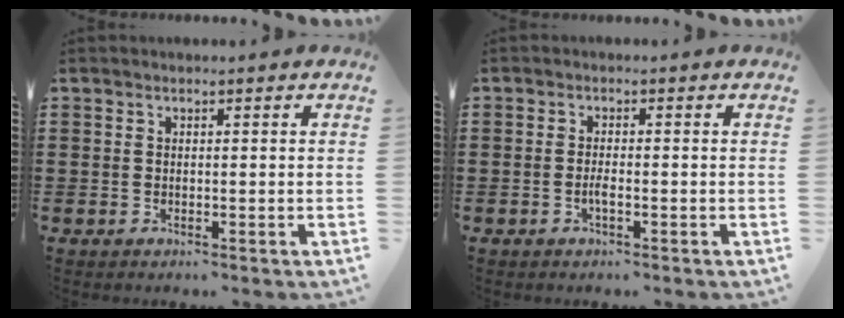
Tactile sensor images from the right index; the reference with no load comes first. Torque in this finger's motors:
{"motor_torque": [0.27, -0.25, 0.16, 0.01]}